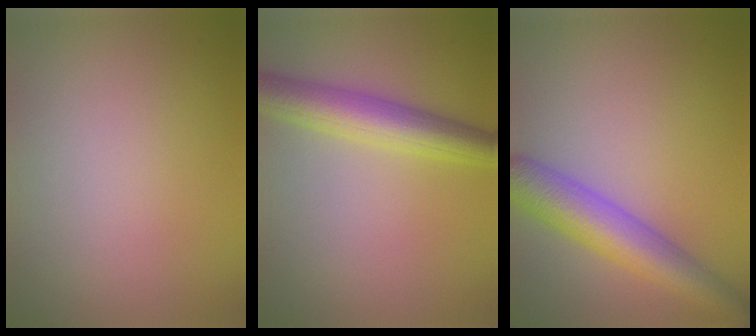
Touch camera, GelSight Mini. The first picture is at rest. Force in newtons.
{"total": 5.2, "press": 5.2, "slide": 0.0}
{"total": 5.7, "press": 5.7, "slide": 0.2}